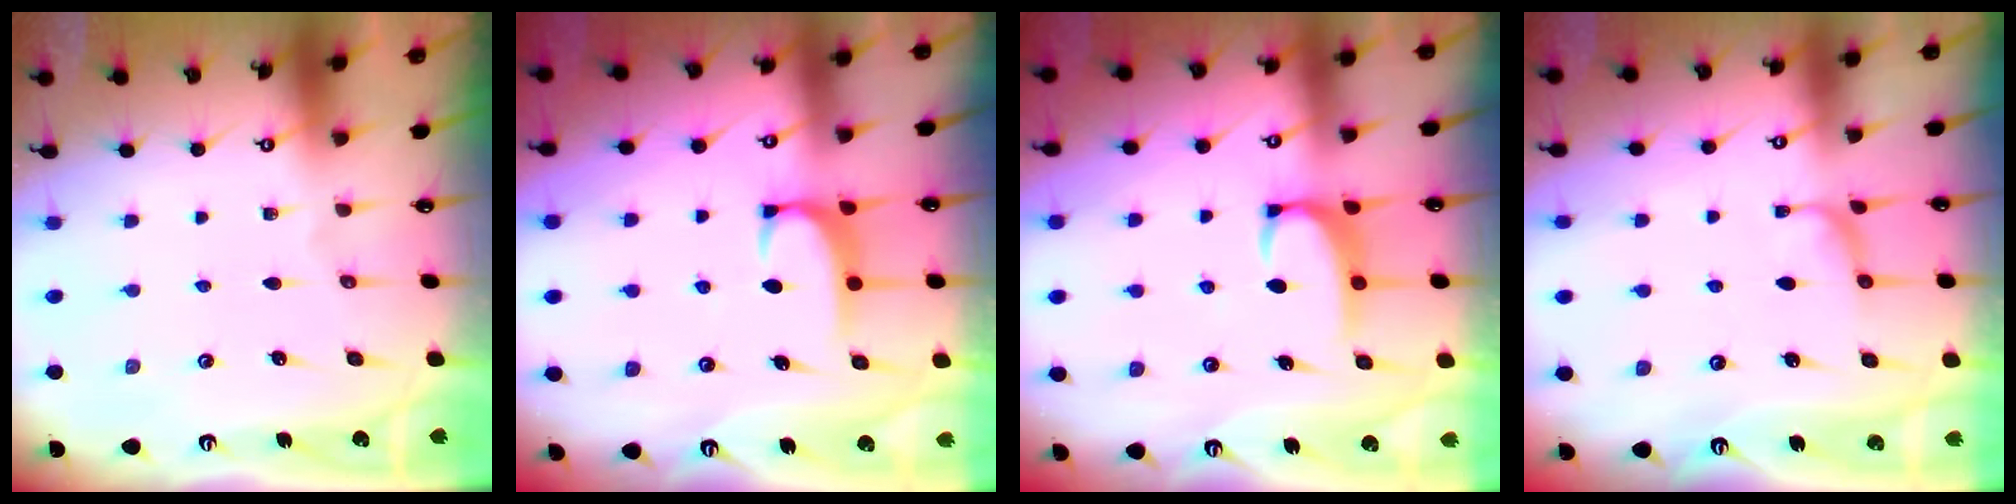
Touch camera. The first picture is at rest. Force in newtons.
{"total": 1.5, "press": 1.4, "slide": 0.4}
{"total": 2.2, "press": 2.1, "slide": 0.6}
{"total": 1.0, "press": 0.8, "slide": 0.6}